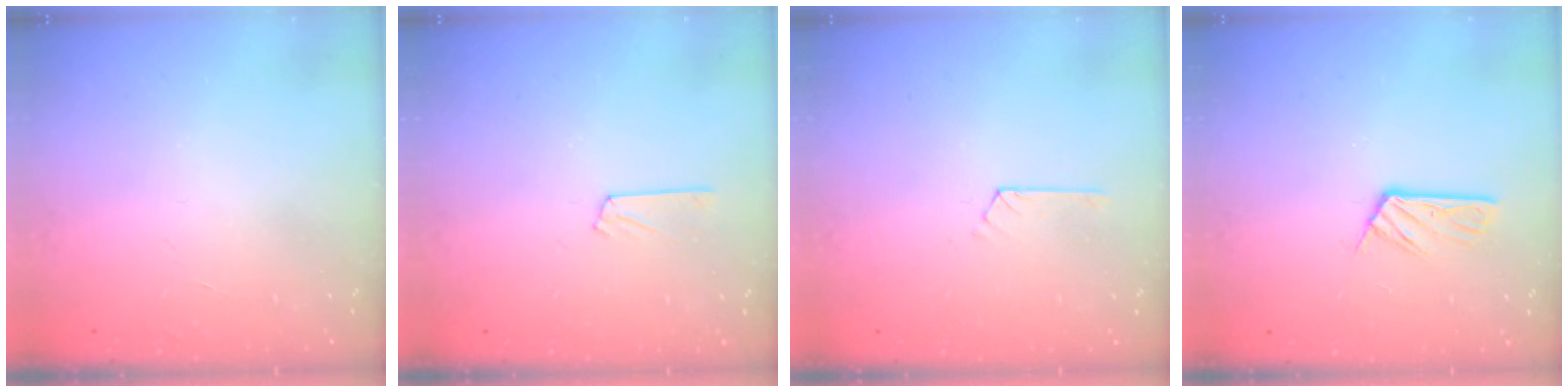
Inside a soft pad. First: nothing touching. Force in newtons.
{"total": 2.5, "press": 2.4, "slide": 0.3}
{"total": 2.0, "press": 2.0, "slide": 0.2}
{"total": 4.7, "press": 4.7, "slide": 0.2}